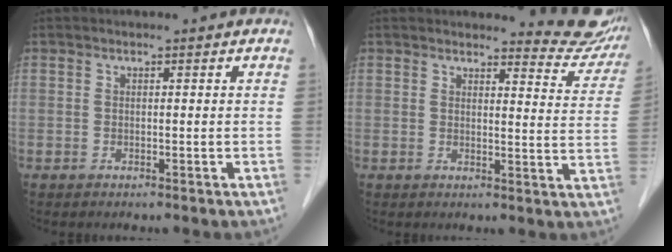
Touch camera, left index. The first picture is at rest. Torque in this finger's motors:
{"motor_torque": [0.42, -0.62, 0.01, -0.04]}